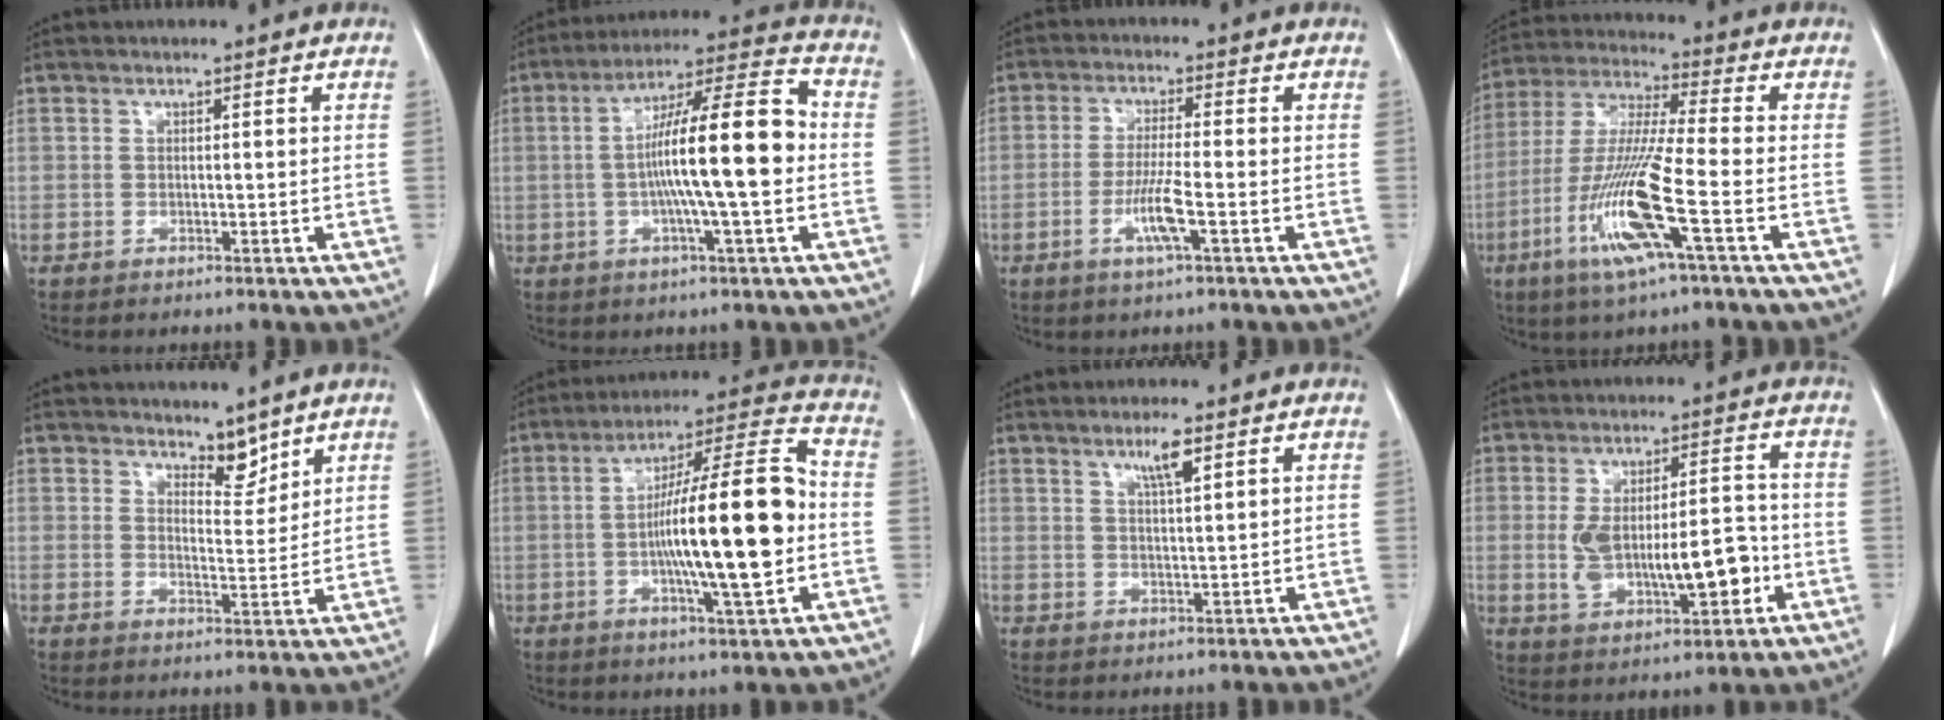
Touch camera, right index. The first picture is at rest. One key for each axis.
{"total": 15.5, "fx": -1.0, "fy": 0.9, "fz": 15.4, "tx": -0.251, "ty": 0.019, "tz": -0.023}
{"total": 5.5, "fx": -1.9, "fy": -0.1, "fz": 5.1, "tx": -0.097, "ty": -0.008, "tz": -0.037}
{"total": 14.0, "fx": -5.2, "fy": -0.2, "fz": 13.0, "tx": -0.270, "ty": -0.016, "tz": -0.104}
{"total": 4.1, "fx": 3.5, "fy": 1.6, "fz": 1.4, "tx": -0.016, "ty": -0.008, "tz": 0.059}
{"total": 18.1, "fx": -1.8, "fy": 1.5, "fz": 17.9, "tx": -0.292, "ty": 0.014, "tz": -0.031}
{"total": 3.8, "fx": 2.2, "fy": 0.2, "fz": 3.0, "tx": -0.057, "ty": -0.001, "tz": 0.040}
{"total": 12.8, "fx": -2.0, "fy": 4.6, "fz": 11.7, "tx": -0.202, "ty": 0.015, "tz": -0.016}